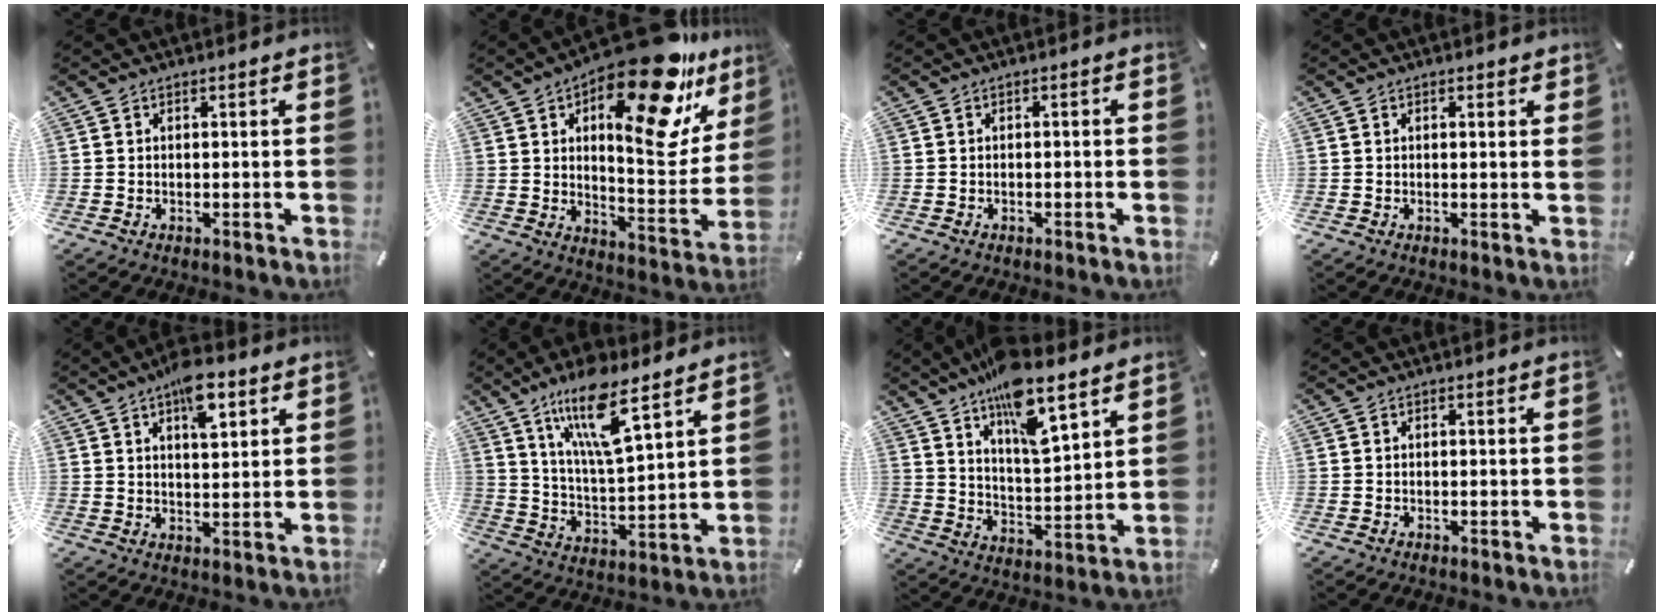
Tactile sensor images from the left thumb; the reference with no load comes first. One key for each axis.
{"total": 24.0, "fx": 14.6, "fy": 9.3, "fz": 16.7, "tx": -0.225, "ty": -0.104, "tz": 0.234}
{"total": 0.8, "fx": -0.4, "fy": 0.2, "fz": 0.7, "tx": -0.014, "ty": 0.000, "tz": -0.007}
{"total": 1.1, "fx": 0.4, "fy": 0.3, "fz": 1.0, "tx": -0.012, "ty": -0.002, "tz": 0.005}
{"total": 8.7, "fx": 5.0, "fy": 3.7, "fz": 6.0, "tx": -0.081, "ty": -0.022, "tz": 0.081}
{"total": 15.1, "fx": 10.0, "fy": 3.9, "fz": 10.6, "tx": -0.211, "ty": -0.041, "tz": 0.170}
{"total": 14.0, "fx": 10.5, "fy": 4.3, "fz": 8.2, "tx": -0.134, "ty": -0.066, "tz": 0.181}
{"total": 0.0}